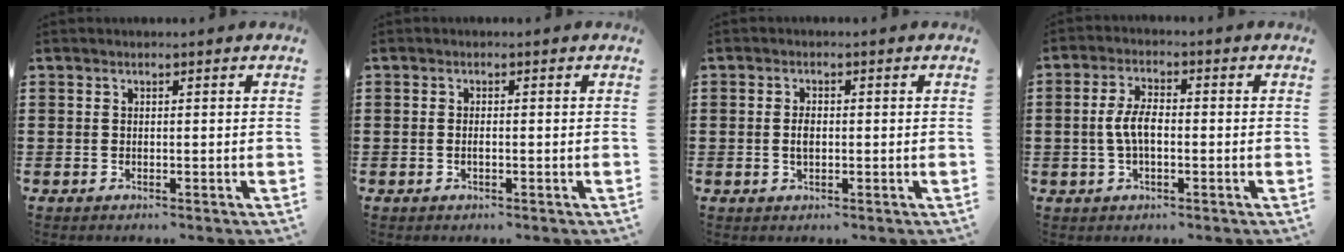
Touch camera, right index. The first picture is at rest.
{"total": 0.9, "force": [-0.3, 0.3, 0.8], "torque": [-0.016, -0.004, -0.003]}
{"total": 2.3, "force": [-0.2, 1.2, 2.0], "torque": [-0.039, 0.003, -0.004]}
{"total": 5.0, "force": [-0.5, 2.3, 4.4], "torque": [-0.103, -0.001, -0.016]}